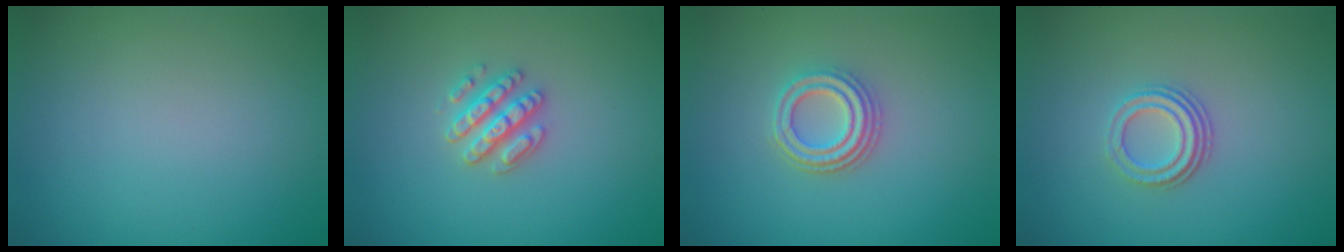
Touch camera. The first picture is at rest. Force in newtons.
{"total": 2.8, "press": 2.7, "slide": 0.8}
{"total": 3.6, "press": 3.0, "slide": 2.0}
{"total": 3.0, "press": 2.2, "slide": 2.0}